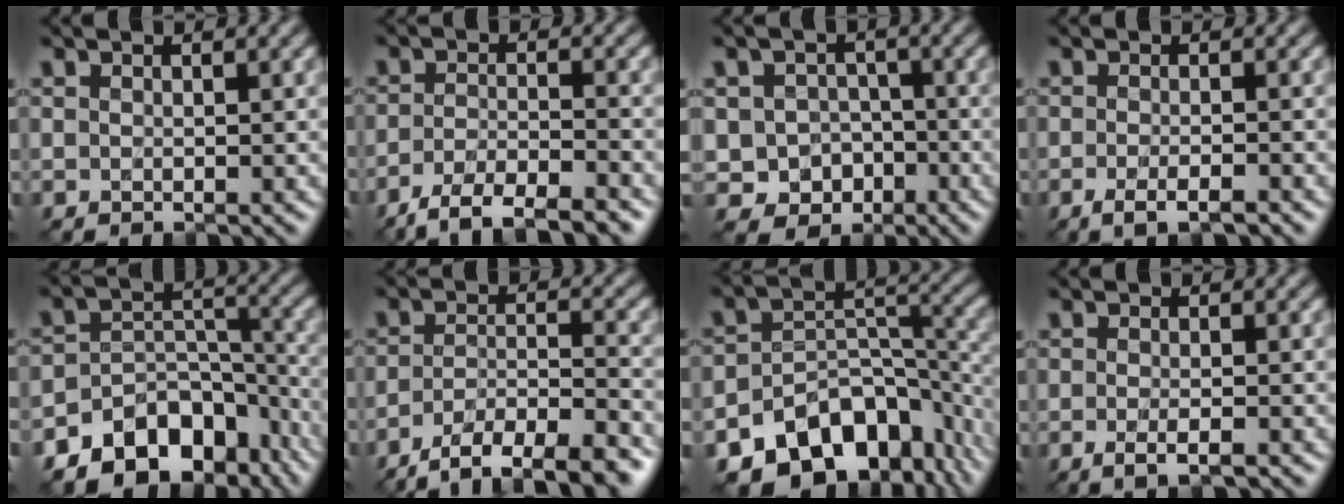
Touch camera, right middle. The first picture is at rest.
{"total": 5.3, "force": [-4.3, 1.0, 3.0], "torque": [-0.047, -0.007, -0.077]}
{"total": 3.8, "force": [-1.5, 3.2, 1.3], "torque": [-0.021, -0.007, -0.026]}
{"total": 2.7, "force": [-1.6, 0.5, 2.1], "torque": [-0.031, -0.006, -0.027]}
{"total": 11.3, "force": [-8.3, 6.7, 3.9], "torque": [-0.052, 0.006, -0.121]}
{"total": 8.4, "force": [-6.5, 2.2, 4.9], "torque": [-0.077, -0.006, -0.104]}
{"total": 13.1, "force": [-8.9, 7.4, 6.1], "torque": [-0.103, -0.019, -0.128]}
{"total": 2.1, "force": [-0.9, 0.4, 1.8], "torque": [-0.024, -0.008, -0.017]}